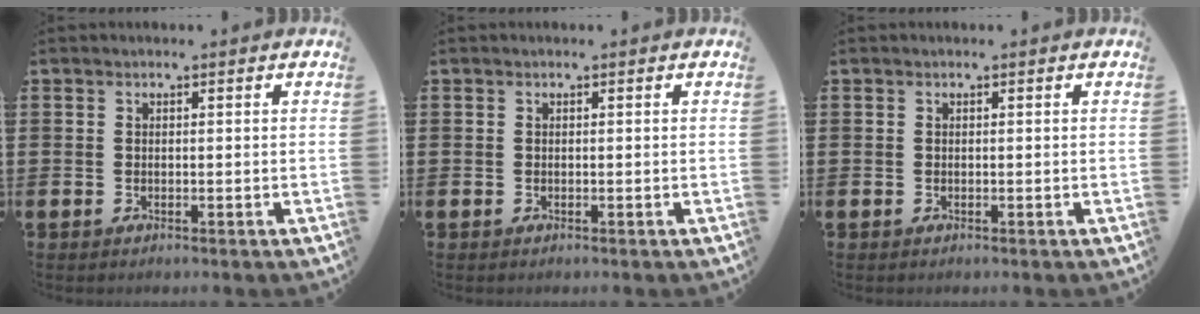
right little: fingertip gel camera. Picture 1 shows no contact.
{"total": 0.0}
{"total": 0.0}